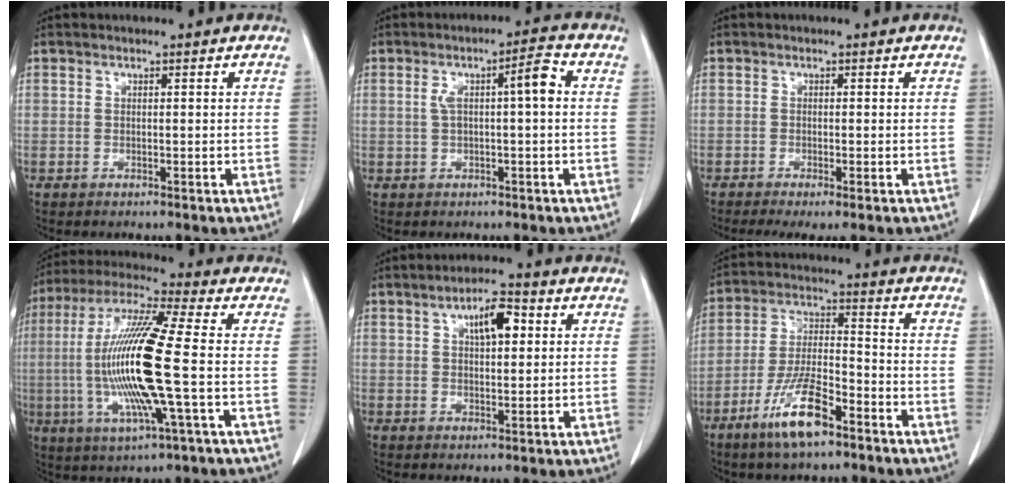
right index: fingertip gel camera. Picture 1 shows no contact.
{"total": 5.6, "force": [0.8, 0.6, 5.5], "torque": [-0.094, 0.020, 0.012]}
{"total": 3.8, "force": [-2.6, 0.6, 2.7], "torque": [-0.045, -0.012, -0.042]}
{"total": 17.5, "force": [-1.8, 0.6, 17.4], "torque": [-0.362, -0.005, -0.042]}
{"total": 6.2, "force": [2.2, 2.1, 5.4], "torque": [-0.089, 0.009, 0.036]}
{"total": 10.7, "force": [-6.6, 2.2, 8.1], "torque": [-0.162, -0.011, -0.123]}